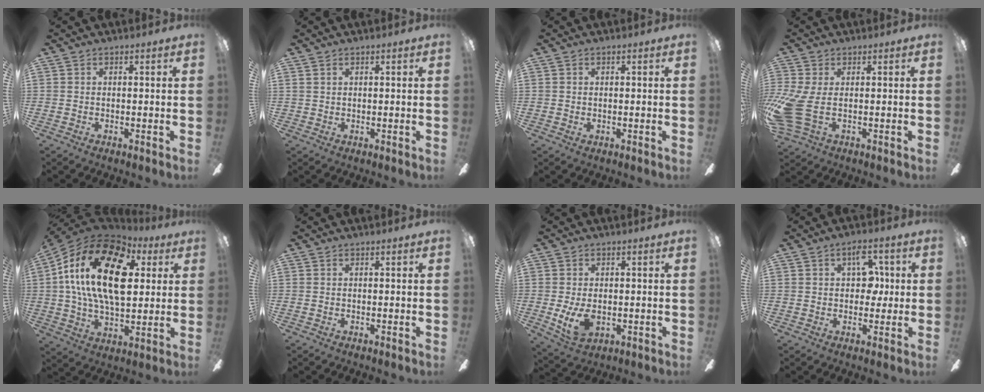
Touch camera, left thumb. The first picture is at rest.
{"total": 0.9, "force": [0.8, 0.5, 0.0], "torque": [-0.002, 0.001, 0.015]}
{"total": 0.6, "force": [0.1, 0.5, 0.3], "torque": [-0.006, 0.003, 0.002]}
{"total": 10.2, "force": [-1.0, 5.1, 8.7], "torque": [-0.198, -0.018, -0.015]}
{"total": 23.6, "force": [6.7, 13.3, 18.3], "torque": [-0.353, 0.000, 0.109]}
{"total": 0.0}
{"total": 7.7, "force": [-1.1, 5.0, 5.8], "torque": [-0.125, -0.006, -0.019]}
{"total": 8.5, "force": [2.4, 5.4, 6.1], "torque": [-0.075, -0.001, 0.035]}